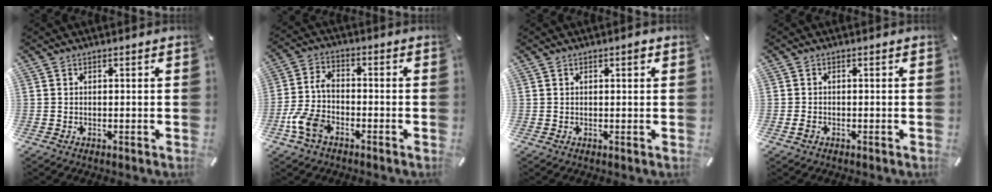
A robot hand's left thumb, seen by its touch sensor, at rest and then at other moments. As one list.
[{"total": 8.1, "force": [-3.8, 4.9, 5.3], "torque": [-0.122, 0.016, -0.073]}, {"total": 1.2, "force": [0.5, 0.6, 1.0], "torque": [-0.012, 0.003, 0.005]}, {"total": 1.0, "force": [-0.5, 0.7, 0.5], "torque": [-0.009, 0.000, -0.009]}]